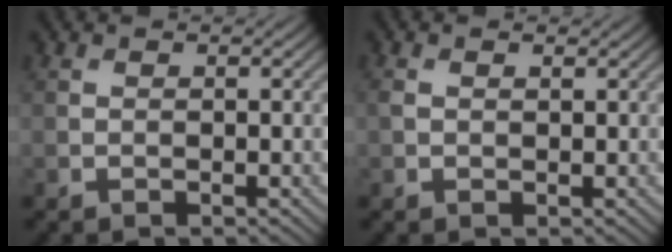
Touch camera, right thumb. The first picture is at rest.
{"total": 1.1, "force": [0.5, 0.6, 0.8], "torque": [-0.023, 0.001, 0.009]}